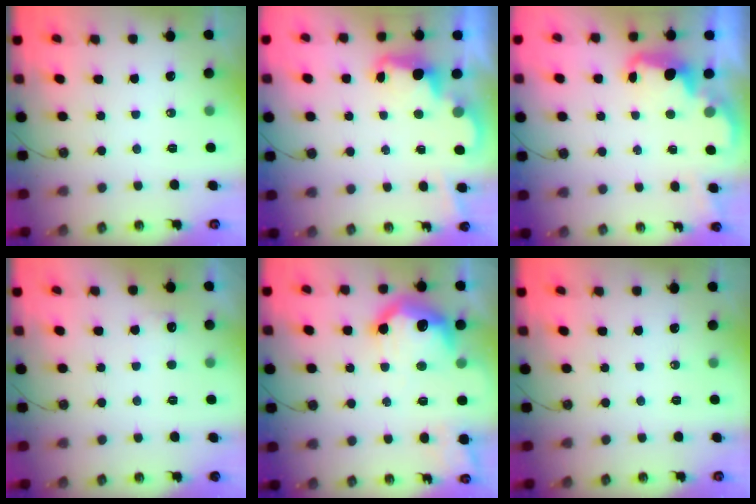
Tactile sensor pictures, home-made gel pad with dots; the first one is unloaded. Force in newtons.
{"total": 2.5, "press": 2.4, "slide": 0.6}
{"total": 2.8, "press": 2.7, "slide": 0.7}
{"total": 4.4, "press": 4.2, "slide": 1.2}
{"total": 16.6, "press": 16.6, "slide": 1.3}
{"total": 0.0}